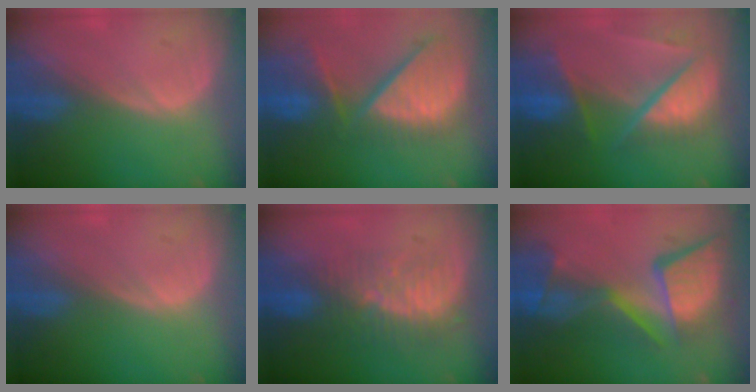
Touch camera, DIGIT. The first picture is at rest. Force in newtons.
{"total": 12.4, "press": 10.6, "slide": 6.4}
{"total": 10.1, "press": 8.6, "slide": 5.3}
{"total": 0.0}
{"total": 8.5, "press": 7.6, "slide": 3.9}
{"total": 13.8, "press": 11.1, "slide": 8.1}